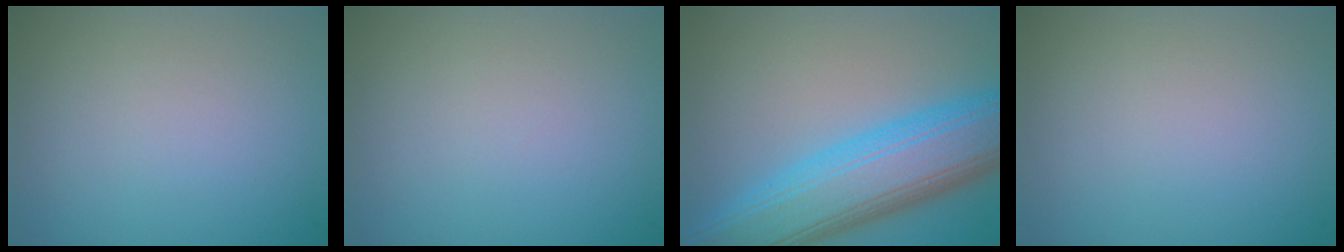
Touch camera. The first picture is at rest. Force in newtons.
{"total": 0.0}
{"total": 10.8, "press": 10.8, "slide": 0.2}
{"total": 0.0}